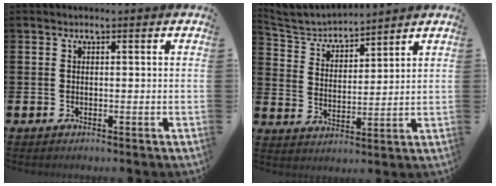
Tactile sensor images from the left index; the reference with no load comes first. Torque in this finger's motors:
{"motor_torque": [-0.21, -0.23, -0.67, -0.07]}